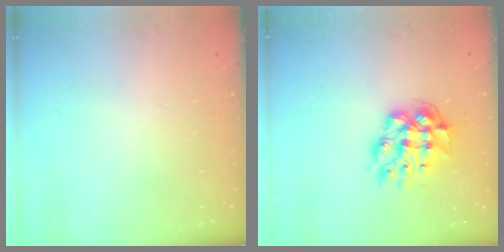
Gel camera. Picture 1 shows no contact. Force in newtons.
{"total": 13.5, "press": 13.5, "slide": 1.4}